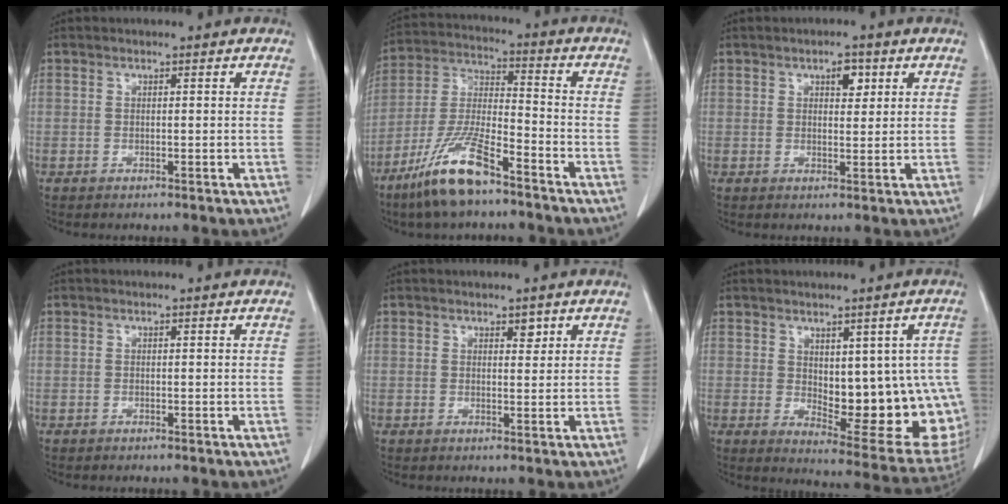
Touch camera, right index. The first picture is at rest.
{"total": 12.9, "force": [-8.7, 2.3, 9.2], "torque": [-0.199, -0.024, -0.169]}
{"total": 2.9, "force": [1.4, 1.4, 2.1], "torque": [-0.030, 0.001, 0.021]}
{"total": 0.0}
{"total": 1.5, "force": [1.0, 0.7, 0.9], "torque": [-0.009, -0.004, 0.013]}
{"total": 16.7, "force": [-0.5, 6.8, 15.2], "torque": [-0.141, 0.001, 0.019]}